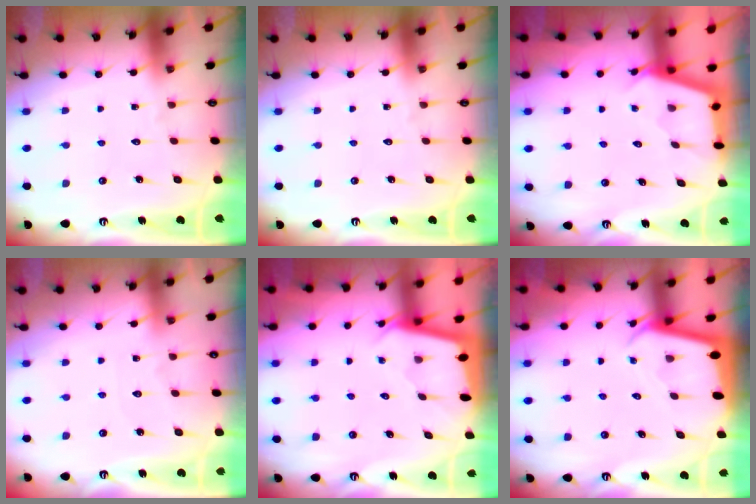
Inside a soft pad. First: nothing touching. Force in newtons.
{"total": 0.0}
{"total": 2.4, "press": 2.4, "slide": 0.2}
{"total": 2.5, "press": 2.5, "slide": 0.4}
{"total": 1.7, "press": 1.7, "slide": 0.1}
{"total": 2.2, "press": 2.2, "slide": 0.1}